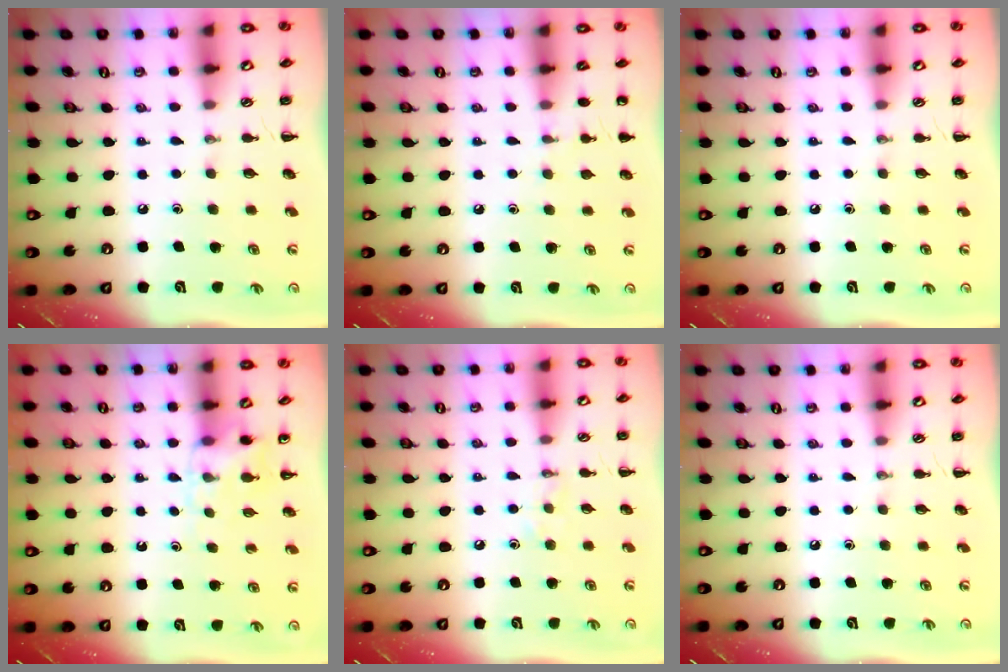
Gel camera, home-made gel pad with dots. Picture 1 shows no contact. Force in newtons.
{"total": 5.4, "press": 5.2, "slide": 1.6}
{"total": 0.0}
{"total": 5.7, "press": 5.4, "slide": 1.7}
{"total": 3.8, "press": 3.7, "slide": 1.2}
{"total": 0.0}